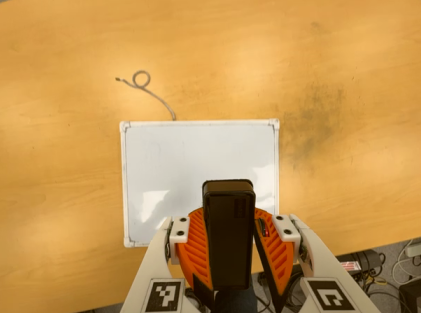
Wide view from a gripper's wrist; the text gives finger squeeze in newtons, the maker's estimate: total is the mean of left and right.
{"total": 8.8, "left": 8.4, "right": 9.2}